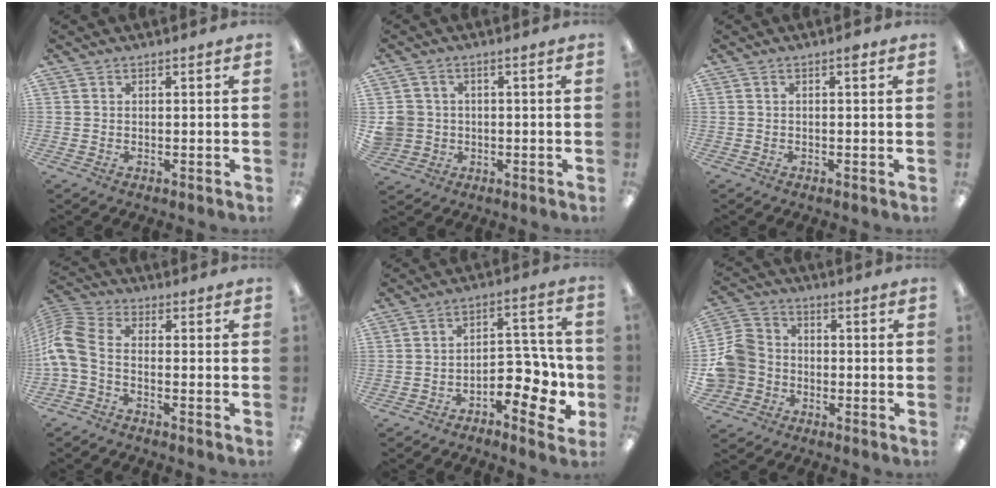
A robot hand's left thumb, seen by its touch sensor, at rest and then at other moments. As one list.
[{"total": 4.3, "force": [-0.1, 4.2, 0.7], "torque": [-0.023, 0.007, -0.003]}, {"total": 1.5, "force": [0.2, 0.3, 1.4], "torque": [-0.029, 0.005, 0.002]}, {"total": 9.8, "force": [-1.3, 5.5, 8.1], "torque": [-0.188, -0.004, -0.024]}, {"total": 11.8, "force": [-5.2, 6.3, 8.5], "torque": [-0.108, 0.028, -0.083]}, {"total": 10.0, "force": [-2.6, 9.0, 3.5], "torque": [-0.086, 0.041, -0.040]}]